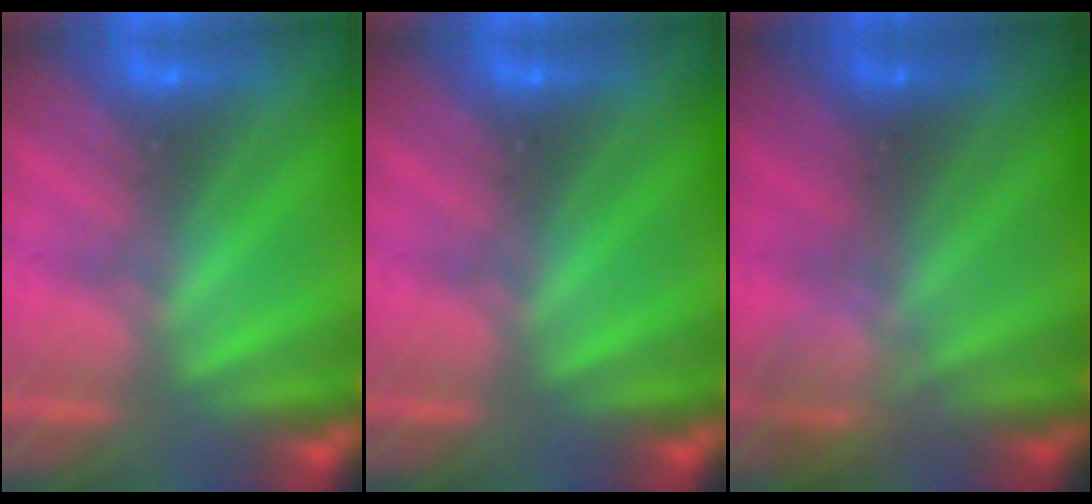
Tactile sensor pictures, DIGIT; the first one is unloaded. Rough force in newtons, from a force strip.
{"total": 0.0}
{"total": 2.4}